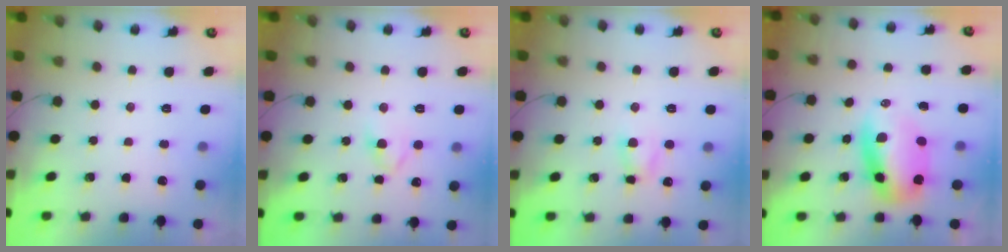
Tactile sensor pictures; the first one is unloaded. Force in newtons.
{"total": 4.2, "press": 4.0, "slide": 1.3}
{"total": 4.0, "press": 3.8, "slide": 1.0}
{"total": 9.5, "press": 9.1, "slide": 2.7}